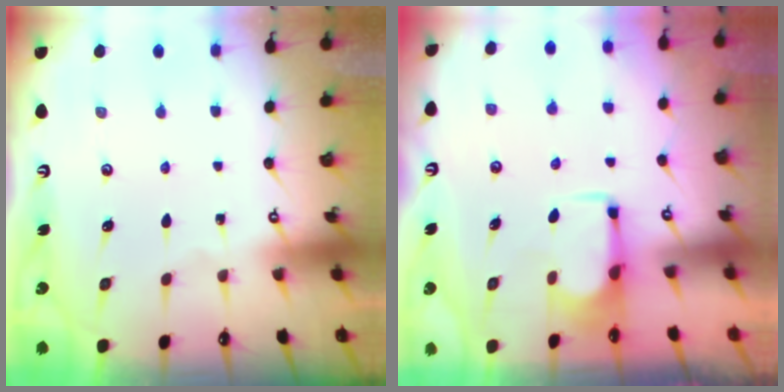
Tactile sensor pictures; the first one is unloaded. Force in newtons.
{"total": 1.9, "press": 1.7, "slide": 0.9}